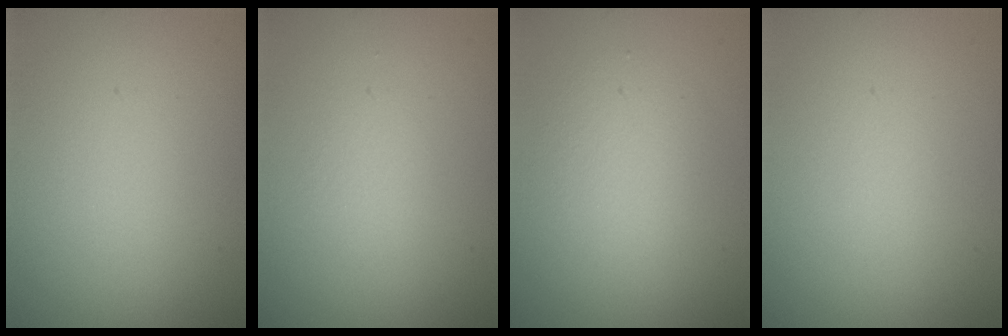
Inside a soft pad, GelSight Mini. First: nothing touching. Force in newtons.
{"total": 0.7, "press": 0.7, "slide": 0.0}
{"total": 2.6, "press": 2.6, "slide": 0.2}
{"total": 0.0}